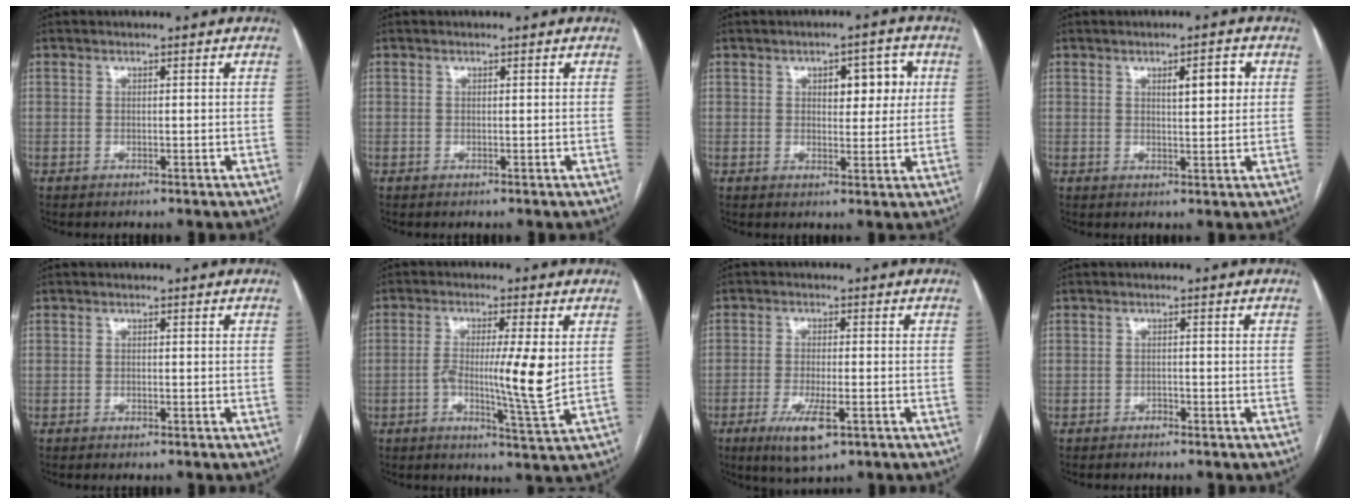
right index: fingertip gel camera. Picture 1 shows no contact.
{"total": 0.0}
{"total": 5.9, "force": [1.7, 2.8, 4.9], "torque": [-0.059, 0.016, 0.025]}
{"total": 4.1, "force": [1.3, 1.0, 3.7], "torque": [-0.055, 0.004, 0.021]}
{"total": 0.6, "force": [-0.4, 0.0, 0.4], "torque": [-0.008, -0.001, -0.006]}
{"total": 8.8, "force": [0.0, 0.0, 8.8], "torque": [-0.150, -0.008, -0.005]}
{"total": 6.7, "force": [-3.2, 1.4, 5.7], "torque": [-0.109, -0.015, -0.051]}
{"total": 0.8, "force": [-0.7, 0.1, 0.3], "torque": [-0.008, 0.000, -0.012]}